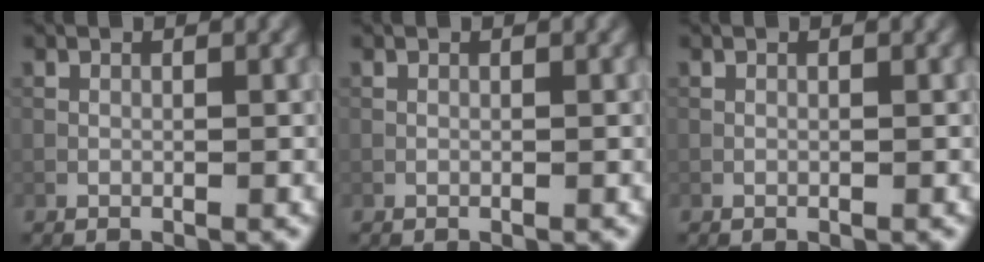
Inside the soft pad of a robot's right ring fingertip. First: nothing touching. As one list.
[{"total": 0.0}, {"total": 0.0}]